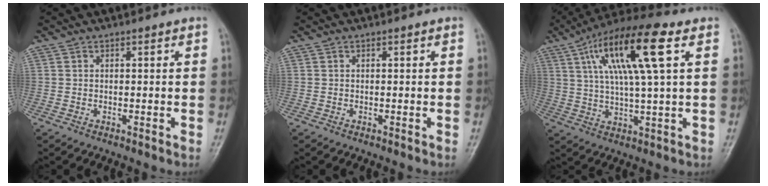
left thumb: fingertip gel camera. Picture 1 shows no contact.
{"total": 0.0}
{"total": 16.6, "force": [5.9, 3.4, 15.1], "torque": [-0.281, 0.009, 0.098]}